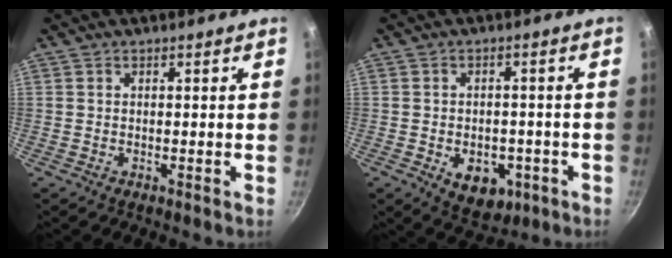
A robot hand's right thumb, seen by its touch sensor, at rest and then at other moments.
{"total": 9.0, "force": [-3.2, 6.2, 5.7], "torque": [-0.048, 0.008, -0.032]}